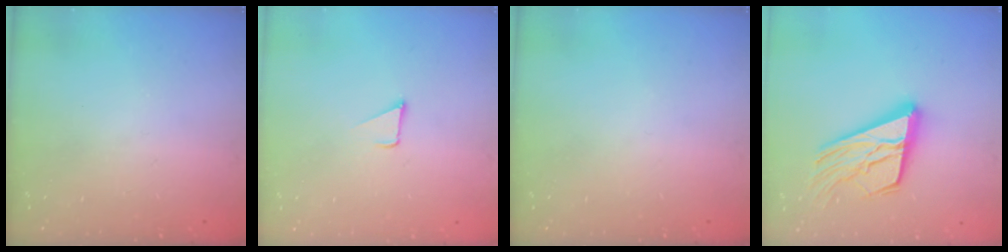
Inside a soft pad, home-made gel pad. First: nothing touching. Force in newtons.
{"total": 2.4, "press": 2.4, "slide": 0.2}
{"total": 0.0}
{"total": 19.1, "press": 19.0, "slide": 2.5}